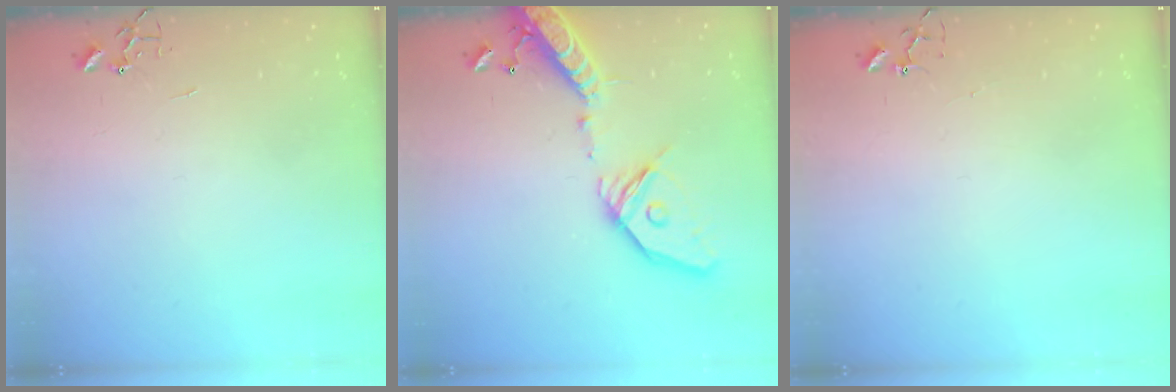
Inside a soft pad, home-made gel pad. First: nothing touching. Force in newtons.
{"total": 21.3, "press": 20.9, "slide": 4.1}
{"total": 3.9, "press": 3.8, "slide": 0.2}